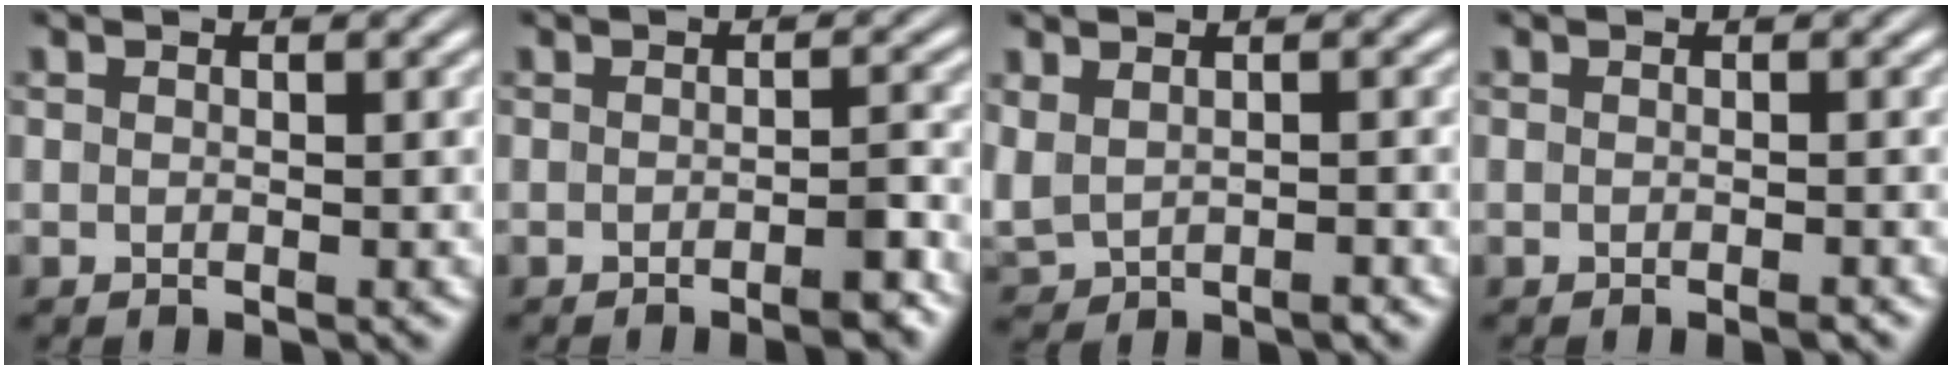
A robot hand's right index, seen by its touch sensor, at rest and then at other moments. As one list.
[{"total": 1.9, "force": [-1.4, 0.1, 1.2], "torque": [-0.016, 0.002, -0.030]}, {"total": 3.2, "force": [0.2, 2.6, 1.7], "torque": [-0.060, -0.009, 0.015]}, {"total": 0.6, "force": [-0.5, -0.1, 0.2], "torque": [-0.003, 0.003, -0.012]}]